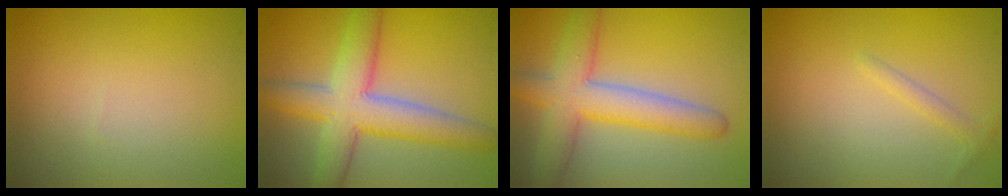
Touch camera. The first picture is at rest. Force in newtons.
{"total": 7.3, "press": 7.3, "slide": 0.4}
{"total": 6.2, "press": 6.2, "slide": 0.3}
{"total": 1.1, "press": 1.1, "slide": 0.1}